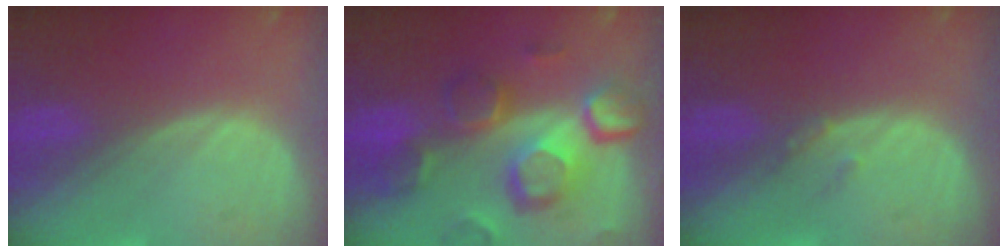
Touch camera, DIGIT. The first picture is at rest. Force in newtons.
{"total": 12.1, "press": 10.5, "slide": 6.0}
{"total": 1.3, "press": 1.1, "slide": 0.7}